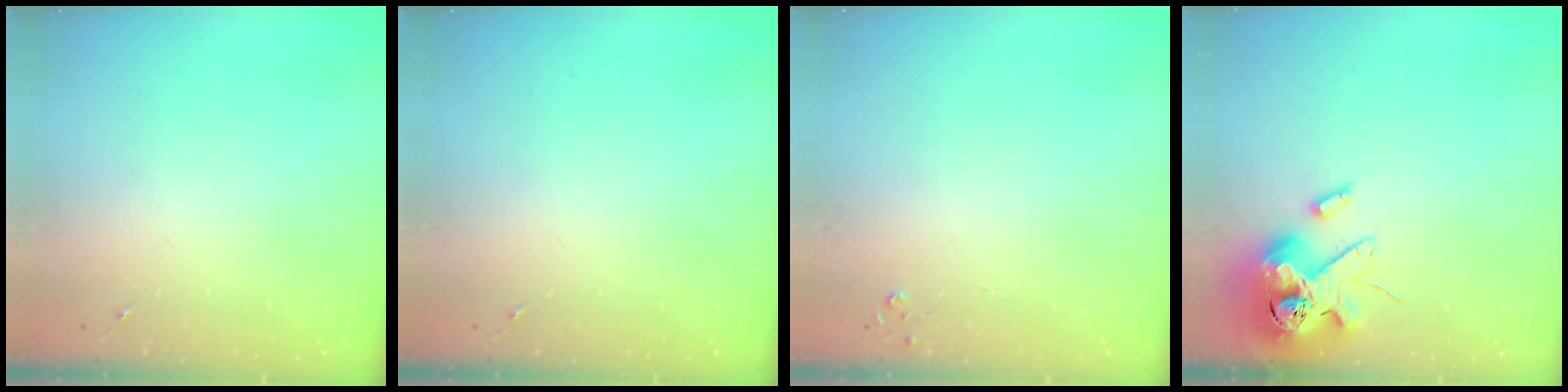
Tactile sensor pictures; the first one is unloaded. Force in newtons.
{"total": 0.0}
{"total": 2.8, "press": 2.8, "slide": 0.3}
{"total": 15.3, "press": 15.1, "slide": 2.6}